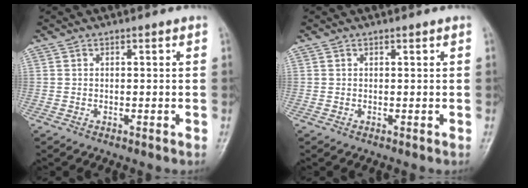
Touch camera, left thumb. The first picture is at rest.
{"total": 0.0}